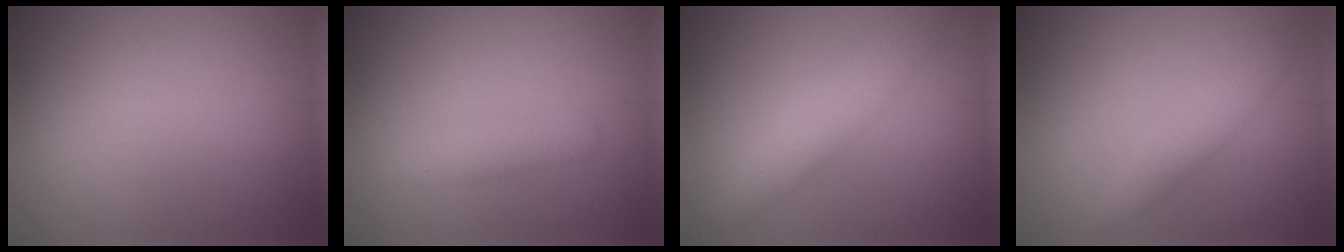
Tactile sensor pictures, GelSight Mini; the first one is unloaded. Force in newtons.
{"total": 1.4, "press": 1.4, "slide": 0.1}
{"total": 4.3, "press": 4.2, "slide": 0.1}
{"total": 2.4, "press": 2.4, "slide": 0.1}